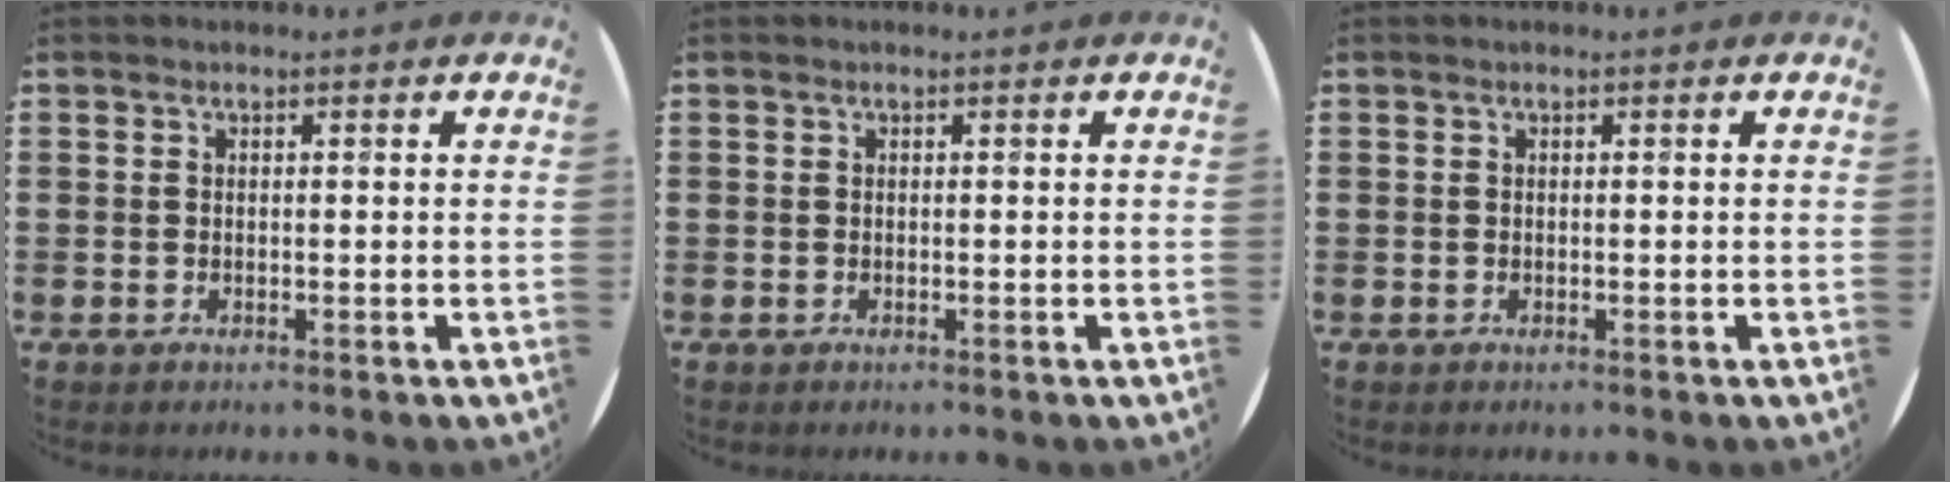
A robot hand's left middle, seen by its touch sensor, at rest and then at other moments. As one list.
[{"total": 0.0}, {"total": 0.0}]